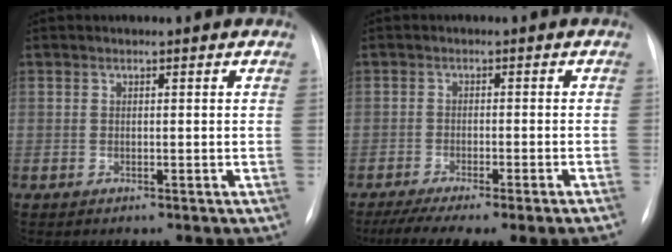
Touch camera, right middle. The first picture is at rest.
{"total": 11.4, "force": [-9.1, -0.1, 6.8], "torque": [-0.093, -0.020, -0.136]}